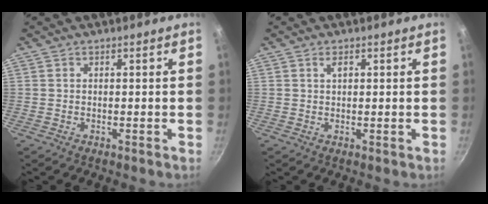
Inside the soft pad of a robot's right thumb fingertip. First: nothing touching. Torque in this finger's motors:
{"motor_torque": [0.45, -0.03, -0.44, 0.03, 0.01]}